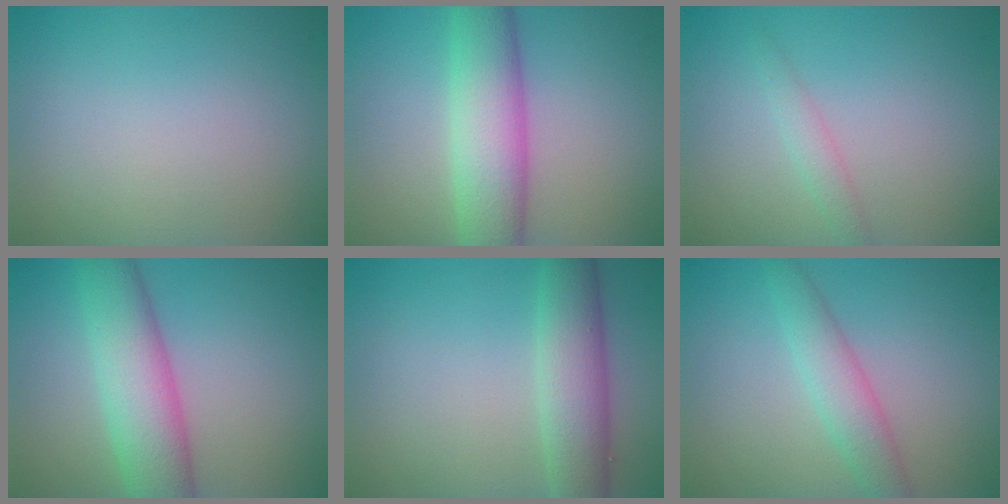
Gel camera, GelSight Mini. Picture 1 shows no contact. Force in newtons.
{"total": 7.2, "press": 7.2, "slide": 0.2}
{"total": 1.4, "press": 1.4, "slide": 0.0}
{"total": 7.1, "press": 7.1, "slide": 0.2}
{"total": 5.3, "press": 5.3, "slide": 0.2}
{"total": 3.2, "press": 3.2, "slide": 0.1}